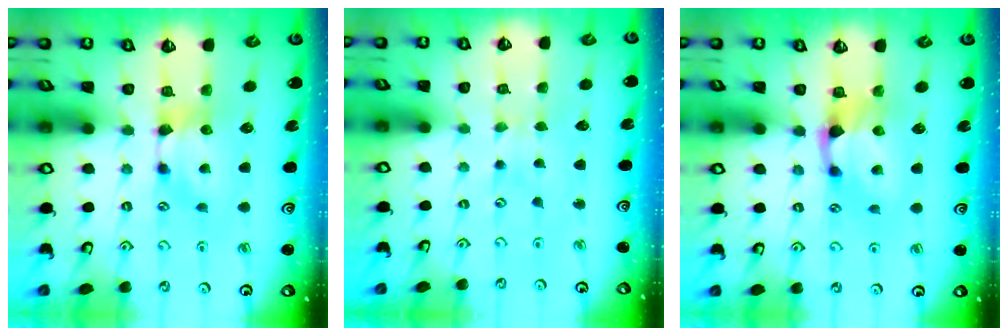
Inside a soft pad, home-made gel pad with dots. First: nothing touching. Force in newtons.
{"total": 2.9, "press": 2.9, "slide": 0.0}
{"total": 1.9, "press": 1.4, "slide": 1.3}